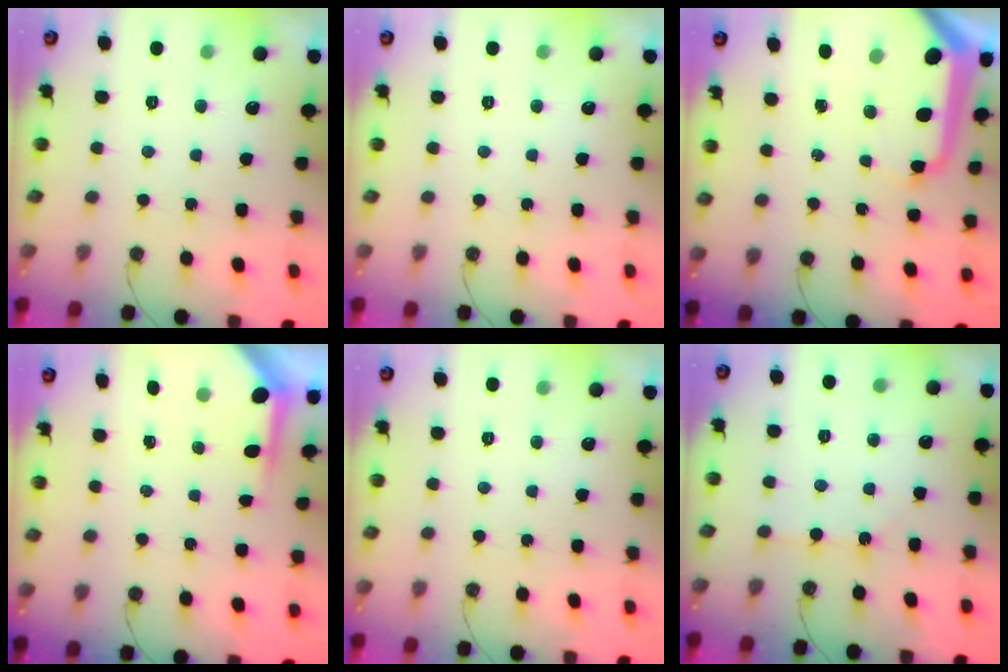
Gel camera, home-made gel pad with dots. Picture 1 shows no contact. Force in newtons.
{"total": 0.0}
{"total": 14.6, "press": 14.5, "slide": 1.5}
{"total": 3.9, "press": 3.9, "slide": 0.4}
{"total": 0.0}
{"total": 1.8, "press": 1.7, "slide": 0.4}